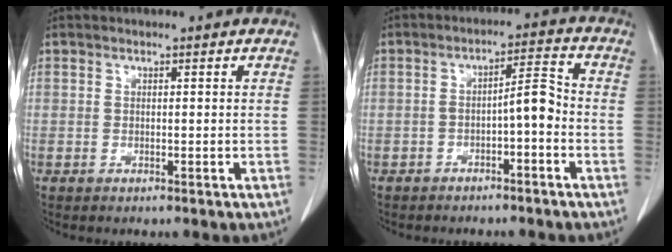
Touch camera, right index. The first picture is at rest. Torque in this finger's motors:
{"motor_torque": [0.77, -0.46, 0.39, 0.09]}